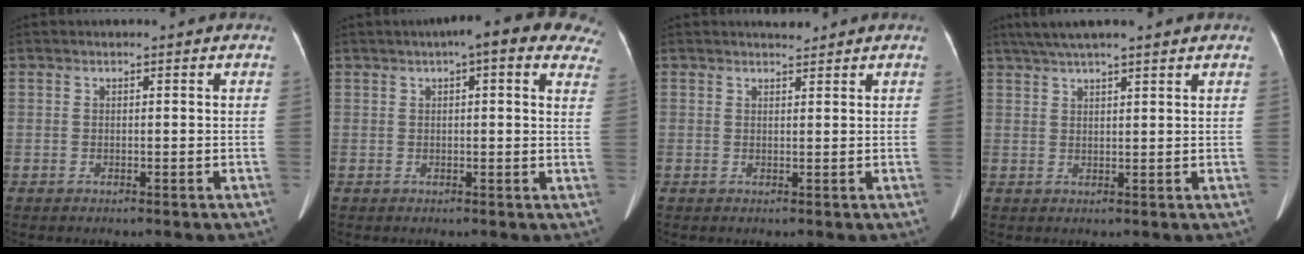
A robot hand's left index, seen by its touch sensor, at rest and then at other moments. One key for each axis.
{"total": 12.2, "fx": 8.4, "fy": 3.0, "fz": 8.4, "tx": -0.086, "ty": 0.022, "tz": 0.079}
{"total": 1.5, "fx": 1.4, "fy": 0.3, "fz": 0.1, "tx": -0.005, "ty": 0.000, "tz": 0.024}
{"total": 9.1, "fx": 7.4, "fy": 0.5, "fz": 5.3, "tx": -0.084, "ty": 0.044, "tz": 0.106}